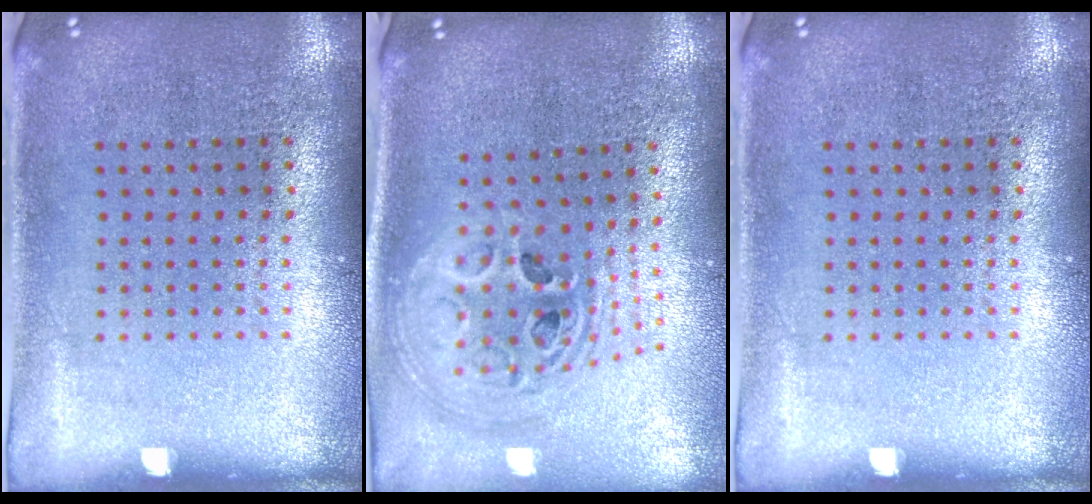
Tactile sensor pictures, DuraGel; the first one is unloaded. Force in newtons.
{"total": 2.5, "press": 1.9, "slide": 1.6}
{"total": 0.0}